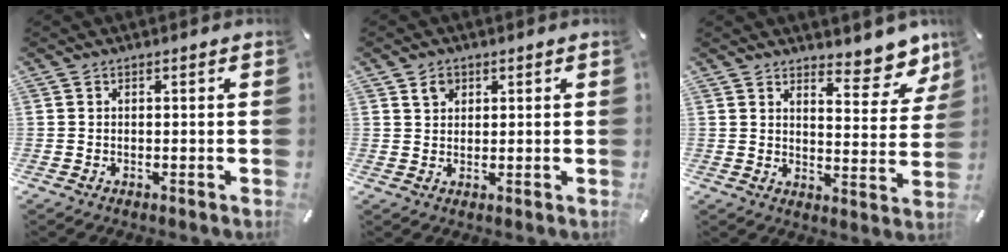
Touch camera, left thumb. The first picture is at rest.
{"total": 2.8, "force": [1.5, 2.3, 0.8], "torque": [-0.002, -0.004, 0.024]}
{"total": 9.7, "force": [8.3, 3.5, 3.5], "torque": [-0.028, -0.075, 0.144]}